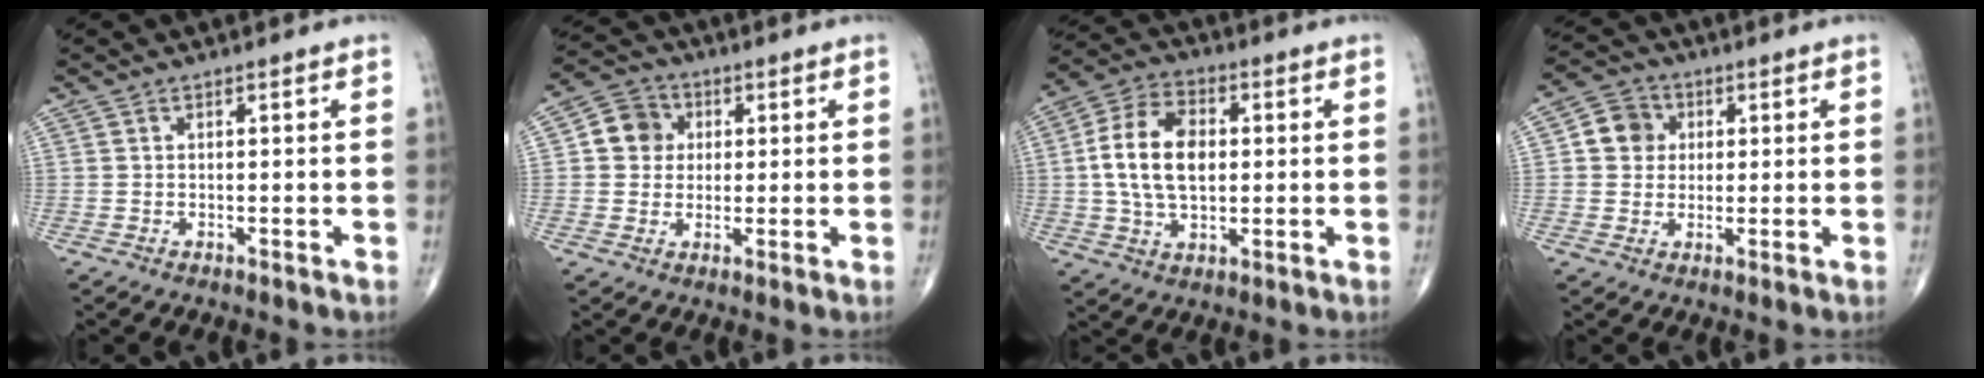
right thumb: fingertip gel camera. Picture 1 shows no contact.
{"total": 7.0, "force": [1.1, 6.3, 2.6], "torque": [-0.021, 0.008, 0.009]}
{"total": 13.3, "force": [0.8, 8.3, 10.4], "torque": [-0.182, 0.014, 0.012]}
{"total": 6.3, "force": [1.1, 5.8, 2.3], "torque": [-0.016, 0.005, 0.010]}